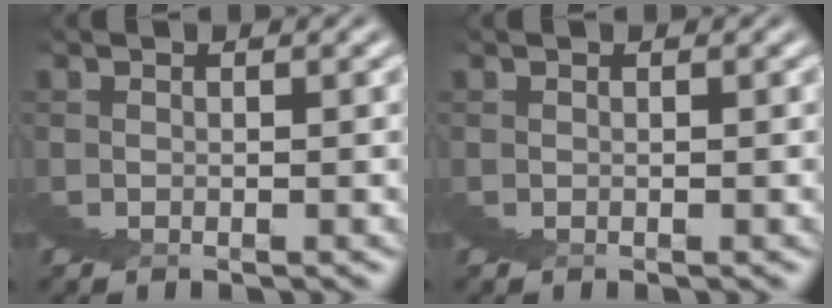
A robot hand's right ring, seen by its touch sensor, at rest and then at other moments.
{"total": 0.0}